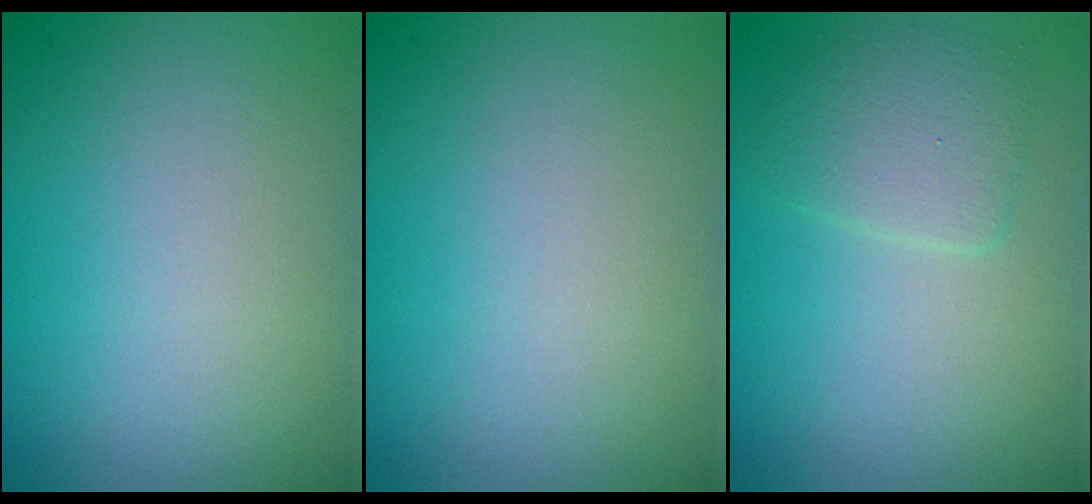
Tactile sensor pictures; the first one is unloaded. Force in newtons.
{"total": 0.0}
{"total": 2.4, "press": 2.4, "slide": 0.0}